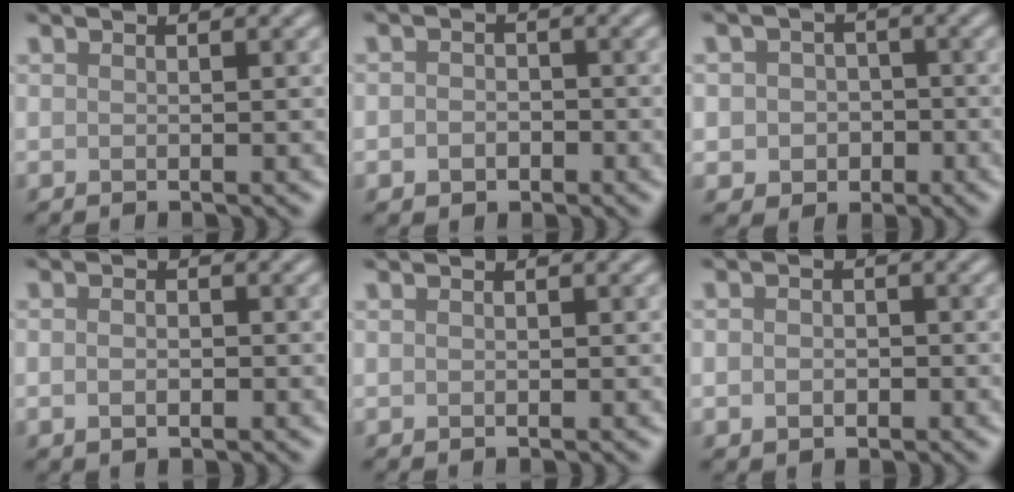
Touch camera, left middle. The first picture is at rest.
{"total": 1.8, "force": [-0.7, 1.5, 0.9], "torque": [-0.011, -0.003, -0.016]}
{"total": 3.5, "force": [-0.6, 3.2, 1.3], "torque": [0.000, -0.002, -0.021]}
{"total": 1.6, "force": [-0.4, 1.0, 1.2], "torque": [-0.021, 0.000, -0.008]}
{"total": 0.0}
{"total": 1.7, "force": [-0.4, 1.3, 1.0], "torque": [-0.014, -0.003, -0.008]}